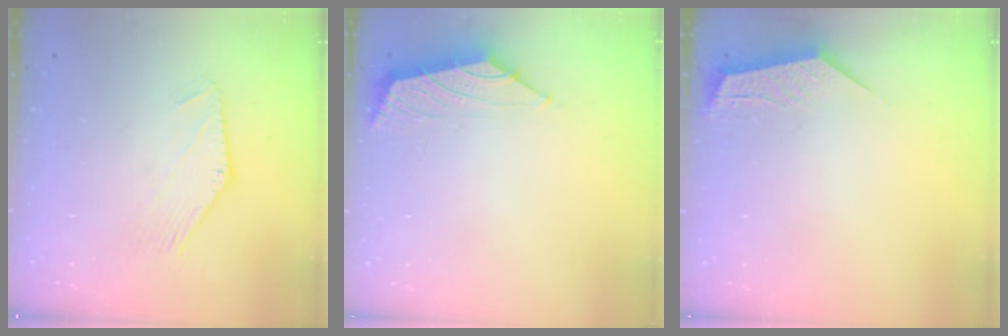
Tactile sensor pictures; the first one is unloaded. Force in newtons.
{"total": 2.3, "press": 2.2, "slide": 0.6}
{"total": 1.7, "press": 1.7, "slide": 0.1}